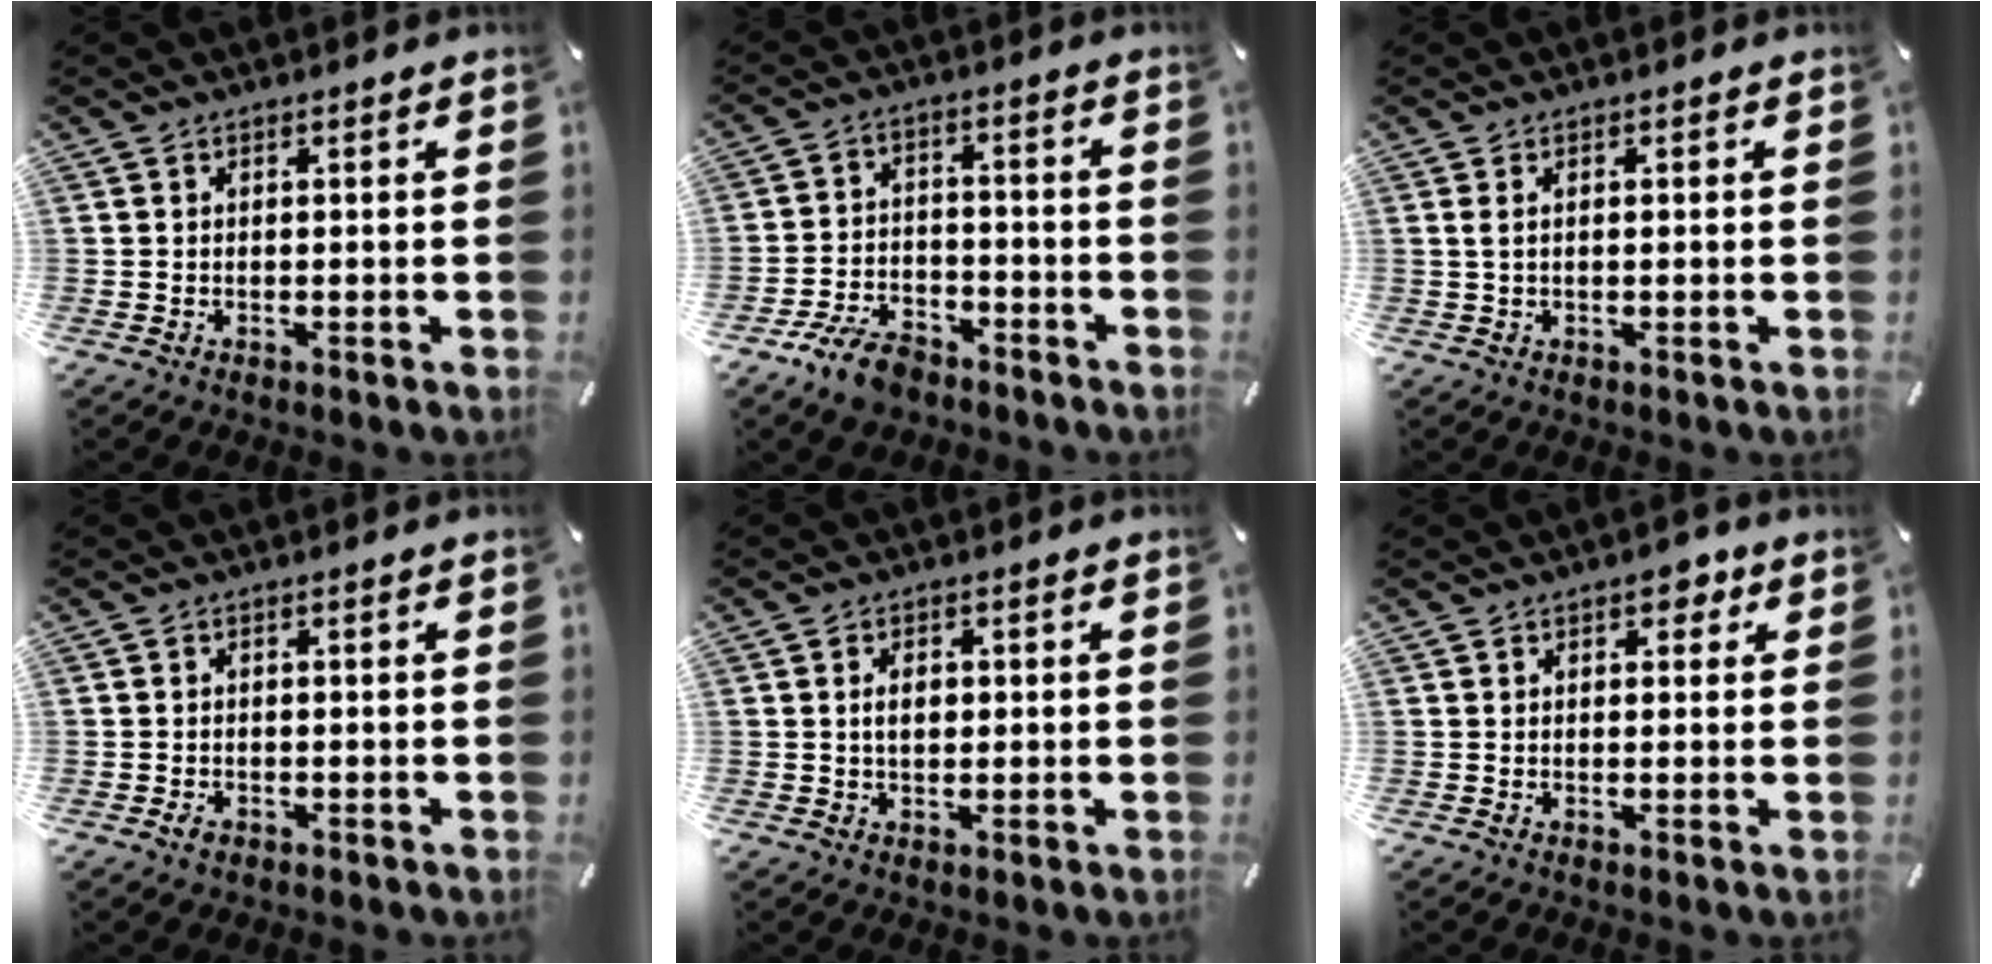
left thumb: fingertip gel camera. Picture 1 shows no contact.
{"total": 8.4, "force": [-6.1, 4.5, 3.7], "torque": [-0.071, 0.037, -0.113]}
{"total": 1.5, "force": [0.1, 0.6, 1.4], "torque": [-0.027, 0.001, 0.002]}
{"total": 1.3, "force": [-0.8, 0.9, 0.6], "torque": [-0.012, 0.005, -0.016]}
{"total": 3.3, "force": [0.3, 2.1, 2.5], "torque": [-0.044, 0.002, 0.002]}
{"total": 3.3, "force": [1.4, 2.1, 2.0], "torque": [-0.014, -0.004, 0.015]}